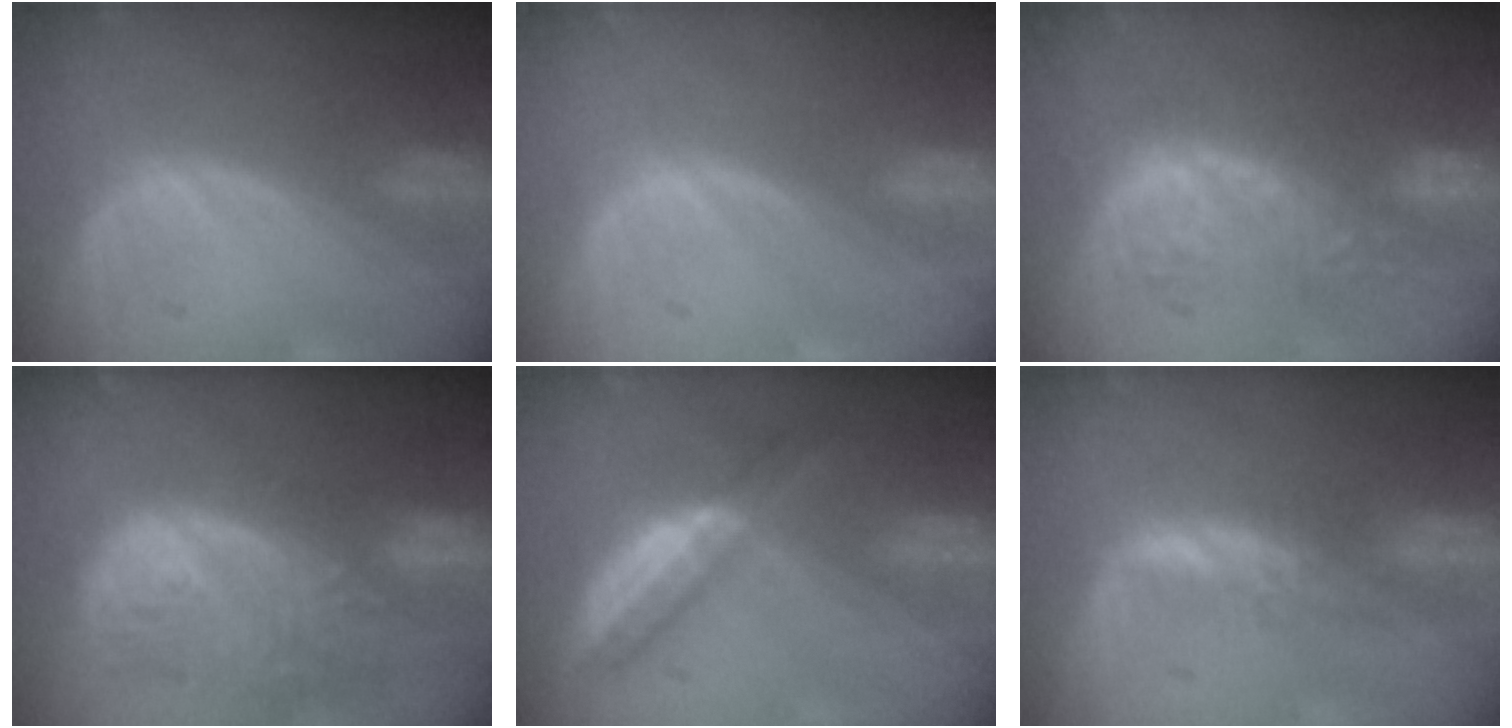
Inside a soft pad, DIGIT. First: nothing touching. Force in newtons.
{"total": 0.0}
{"total": 8.9, "press": 8.6, "slide": 2.0}
{"total": 12.7, "press": 11.0, "slide": 6.3}
{"total": 6.0, "press": 5.2, "slide": 3.0}
{"total": 2.3, "press": 2.2, "slide": 0.6}